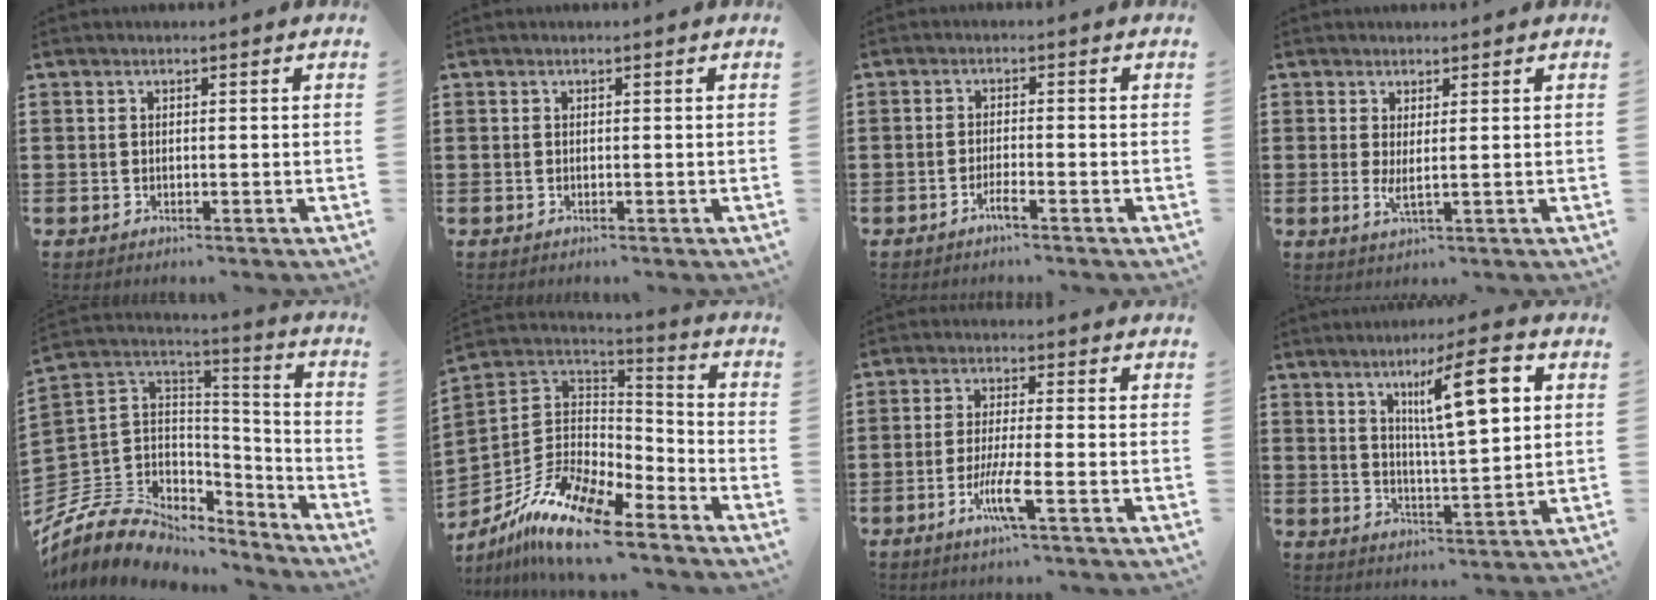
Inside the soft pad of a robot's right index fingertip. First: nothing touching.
{"total": 0.0}
{"total": 2.1, "force": [-1.4, 0.1, 1.6], "torque": [-0.035, -0.006, -0.028]}
{"total": 2.2, "force": [0.9, 0.0, 2.0], "torque": [-0.041, -0.006, 0.016]}
{"total": 9.2, "force": [-5.7, 6.8, 2.4], "torque": [-0.081, 0.000, -0.107]}
{"total": 14.0, "force": [-10.1, 4.5, 8.6], "torque": [-0.191, 0.026, -0.194]}
{"total": 5.9, "force": [-2.6, 0.3, 5.3], "torque": [-0.101, -0.014, -0.047]}
{"total": 10.7, "force": [4.3, 1.9, 9.6], "torque": [-0.161, -0.002, 0.064]}